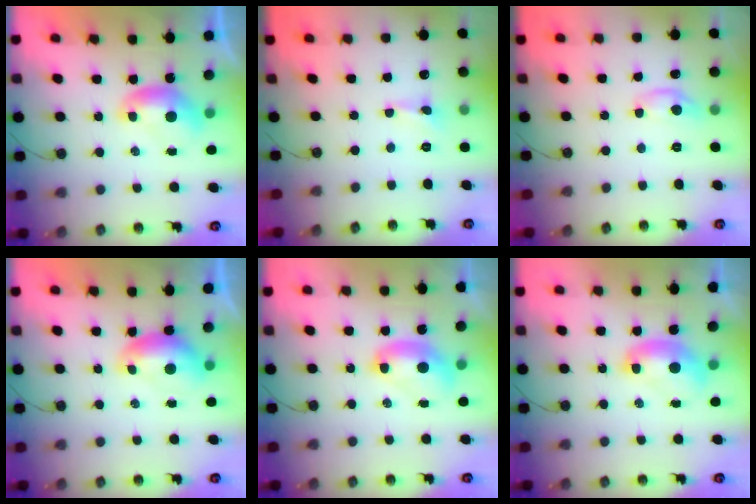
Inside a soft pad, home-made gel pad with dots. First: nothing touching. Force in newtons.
{"total": 0.0}
{"total": 2.6, "press": 2.6, "slide": 0.2}
{"total": 0.6, "press": 0.6, "slide": 0.2}
{"total": 2.6, "press": 2.6, "slide": 0.1}
{"total": 2.2, "press": 2.2, "slide": 0.1}